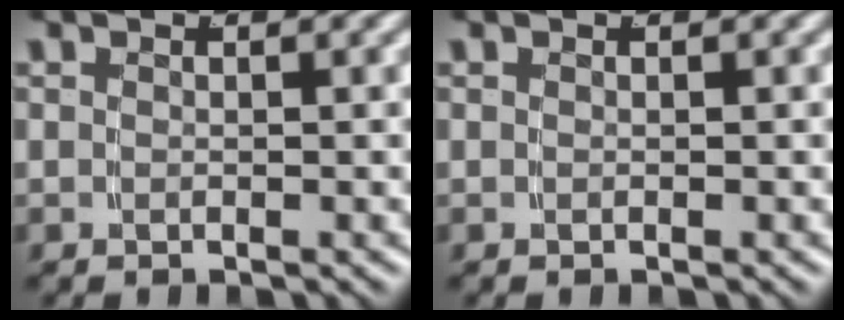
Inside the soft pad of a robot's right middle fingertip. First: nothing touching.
{"total": 0.0}